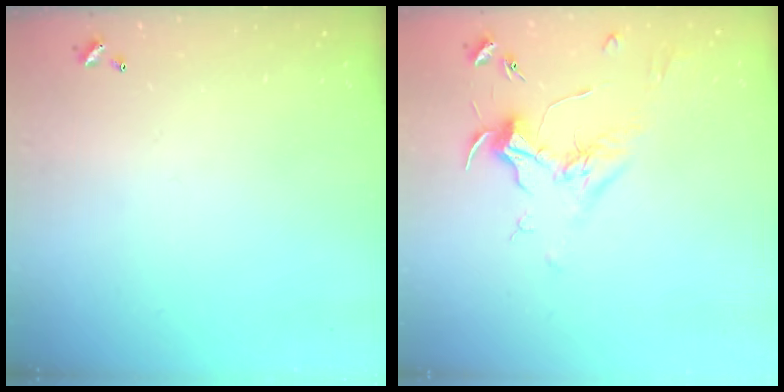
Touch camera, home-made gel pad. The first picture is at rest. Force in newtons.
{"total": 2.0, "press": 1.8, "slide": 0.7}